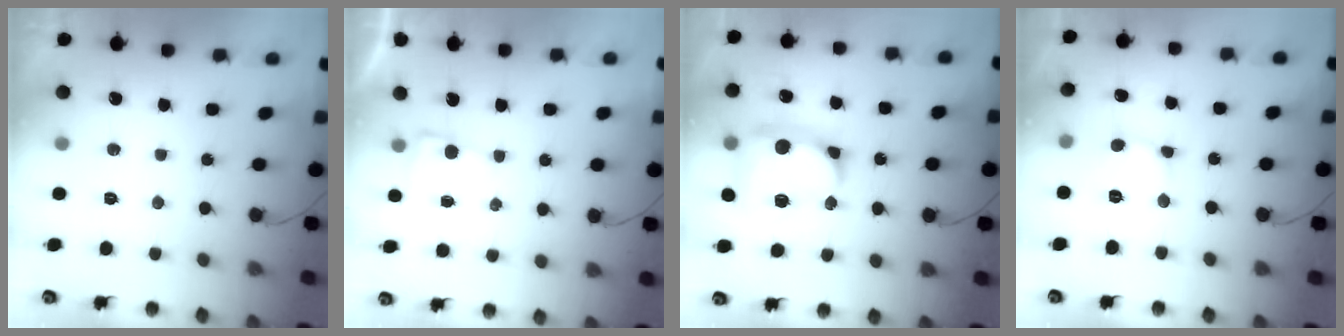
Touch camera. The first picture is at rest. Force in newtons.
{"total": 2.3, "press": 2.3, "slide": 0.3}
{"total": 16.4, "press": 16.3, "slide": 1.7}
{"total": 2.6, "press": 2.6, "slide": 0.2}